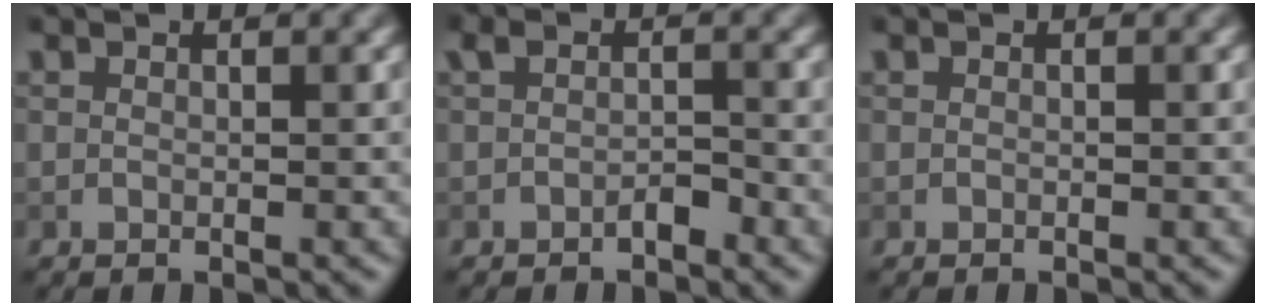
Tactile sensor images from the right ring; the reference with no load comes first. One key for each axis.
{"total": 1.6, "fx": -0.7, "fy": 0.9, "fz": 1.2, "tx": -0.022, "ty": 0.002, "tz": -0.016}
{"total": 0.0}